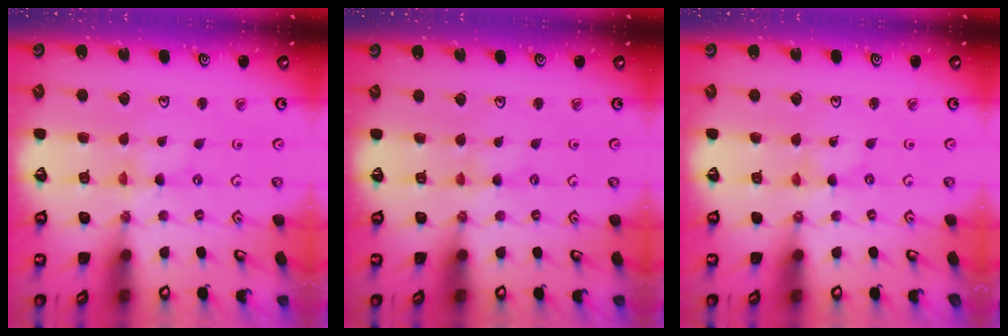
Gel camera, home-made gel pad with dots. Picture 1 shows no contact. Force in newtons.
{"total": 0.9, "press": 0.9, "slide": 0.2}
{"total": 0.0}